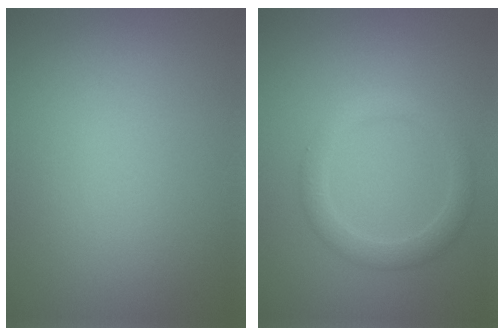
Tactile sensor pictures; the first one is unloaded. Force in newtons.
{"total": 2.5, "press": 2.5, "slide": 0.1}